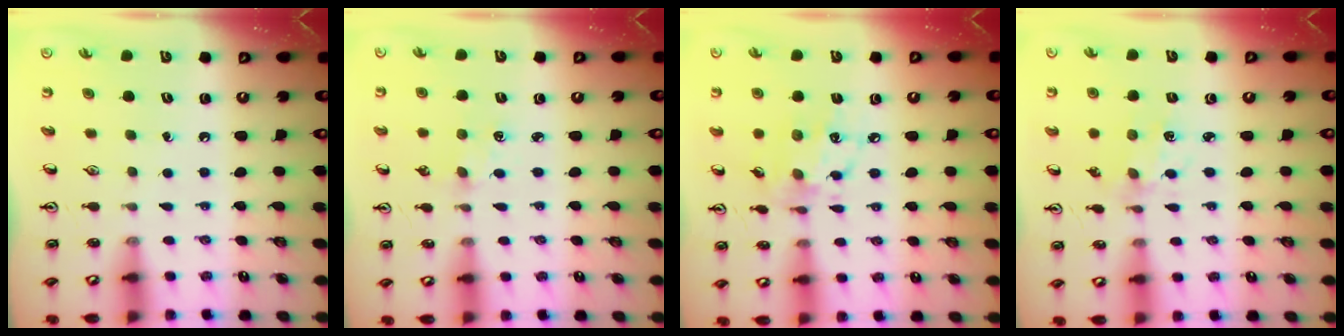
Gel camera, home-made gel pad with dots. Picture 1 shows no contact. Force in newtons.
{"total": 2.0, "press": 2.0, "slide": 0.3}
{"total": 10.8, "press": 10.8, "slide": 0.7}
{"total": 2.0, "press": 2.0, "slide": 0.2}